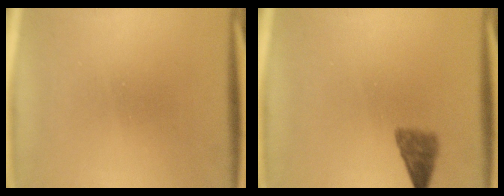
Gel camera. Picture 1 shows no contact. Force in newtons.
{"total": 3.3}